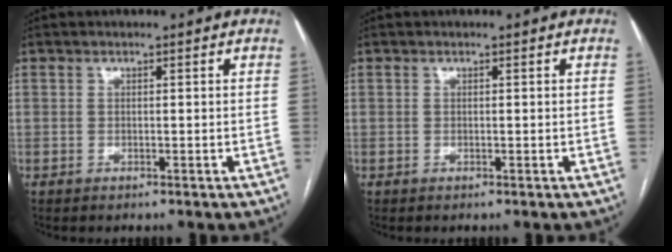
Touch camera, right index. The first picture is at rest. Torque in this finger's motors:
{"motor_torque": [0.00, 0.00, 0.00, 0.00]}